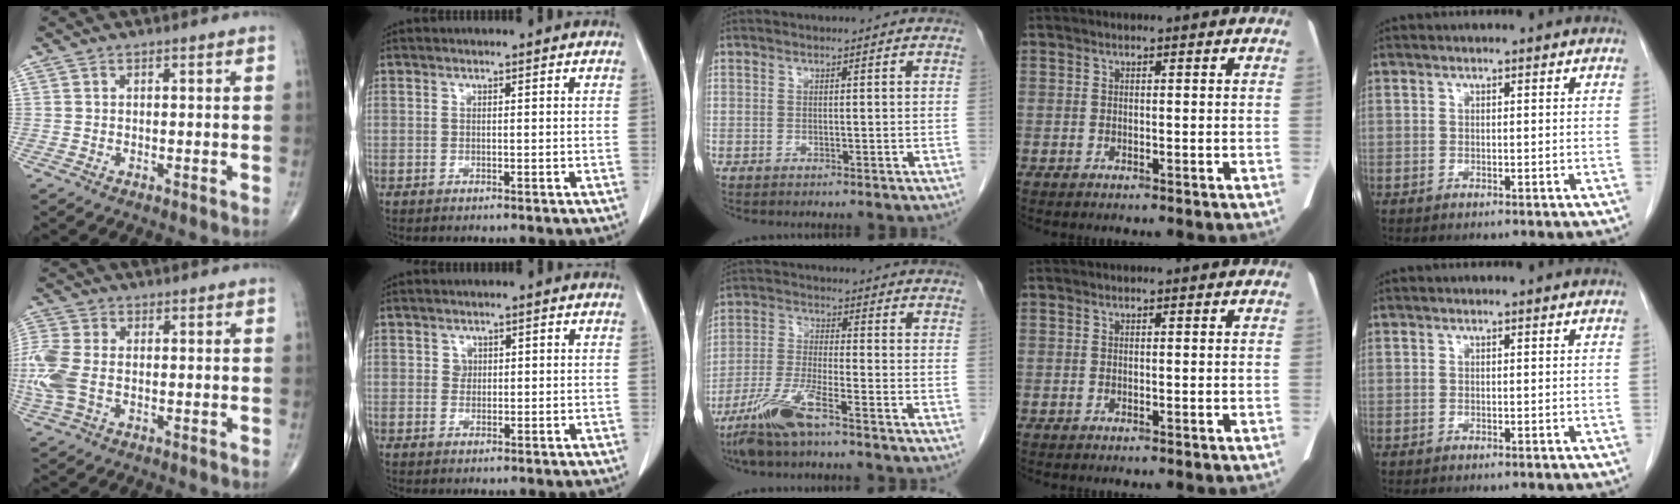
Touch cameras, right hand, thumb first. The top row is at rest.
{"thumb": {"total": 10.1, "force": [-1.3, 6.2, 7.8], "torque": [-0.219, 0.009, -0.026]}, "index": {"total": 1.5, "force": [0.4, 1.3, 0.5], "torque": [-0.004, 0.003, 0.009]}, "middle": {"total": 8.0, "force": [-5.7, 0.5, 5.6], "torque": [-0.124, -0.020, -0.117]}}